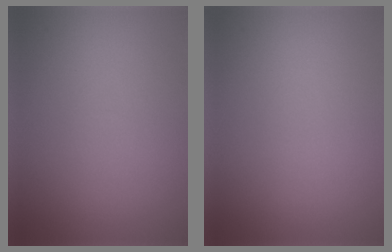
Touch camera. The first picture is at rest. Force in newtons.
{"total": 0.0}